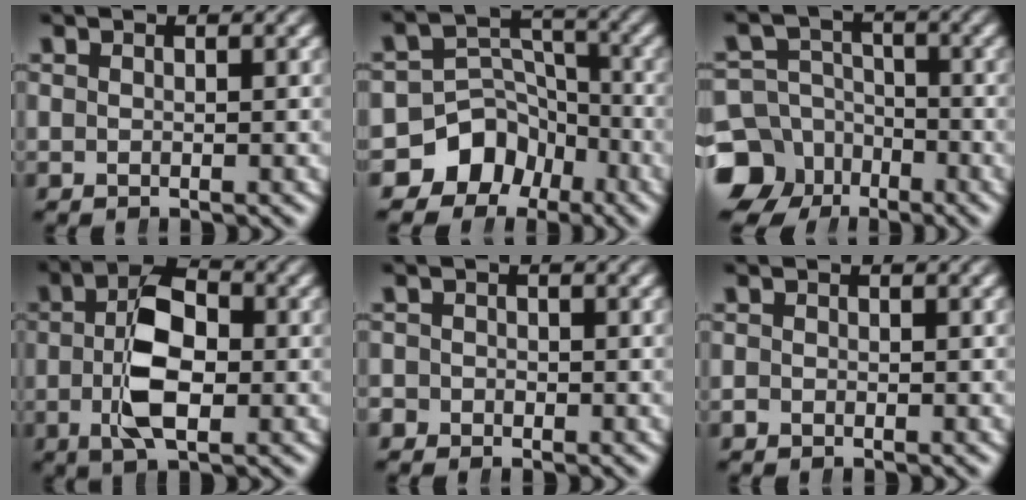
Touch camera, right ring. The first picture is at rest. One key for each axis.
{"total": 10.8, "fx": -4.3, "fy": 9.3, "fz": 3.4, "tx": -0.064, "ty": -0.034, "tz": -0.074}
{"total": 9.0, "fx": -4.0, "fy": 7.6, "fz": 2.9, "tx": -0.029, "ty": -0.039, "tz": -0.067}
{"total": 5.9, "fx": 0.1, "fy": 2.6, "fz": 5.4, "tx": -0.081, "ty": 0.007, "tz": -0.004}
{"total": 1.4, "fx": -0.8, "fy": 0.9, "fz": -0.7, "tx": 0.014, "ty": -0.004, "tz": -0.017}
{"total": 0.6, "fx": -0.3, "fy": -0.1, "fz": -0.5, "tx": 0.010, "ty": -0.001, "tz": -0.007}